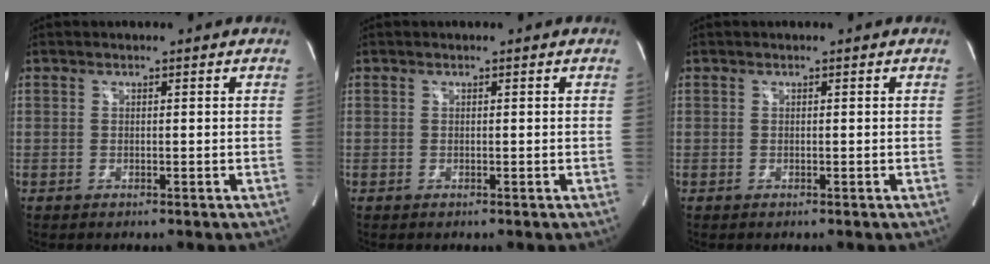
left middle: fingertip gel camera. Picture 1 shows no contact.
{"total": 0.0}
{"total": 0.0}